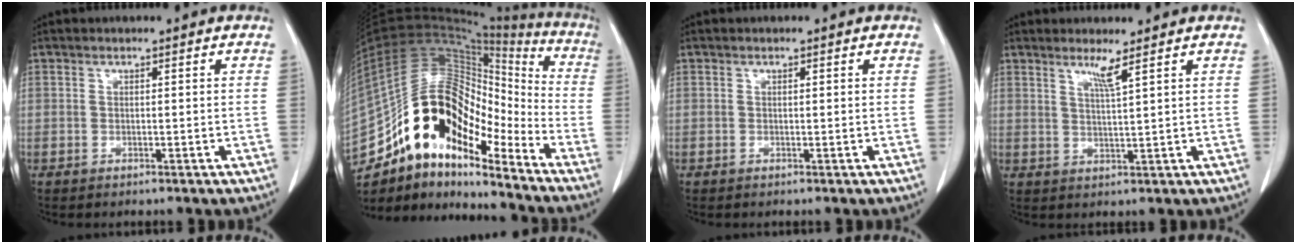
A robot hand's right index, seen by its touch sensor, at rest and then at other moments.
{"total": 18.8, "force": [-12.9, 7.8, 11.3], "torque": [-0.196, 0.072, -0.225]}
{"total": 0.0}
{"total": 2.8, "force": [1.9, -0.8, 2.0], "torque": [-0.038, -0.012, 0.039]}